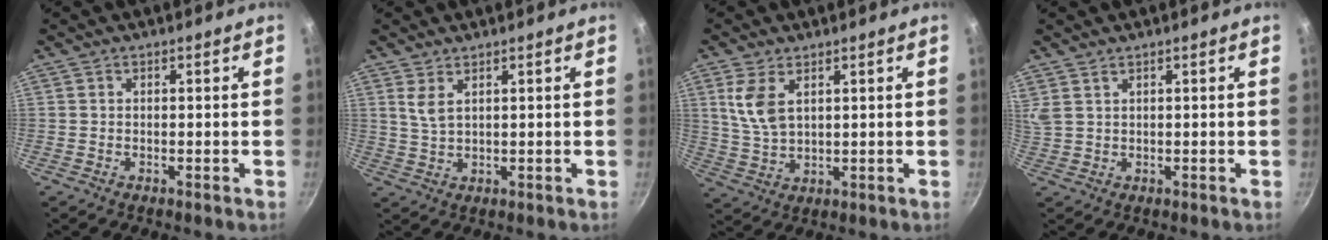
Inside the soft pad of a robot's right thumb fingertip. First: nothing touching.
{"total": 3.3, "force": [1.8, 1.4, 2.5], "torque": [-0.048, -0.015, 0.038]}
{"total": 7.1, "force": [2.9, 3.8, 5.3], "torque": [-0.100, -0.019, 0.063]}
{"total": 3.5, "force": [2.4, 1.8, 1.8], "torque": [-0.034, 0.000, 0.053]}